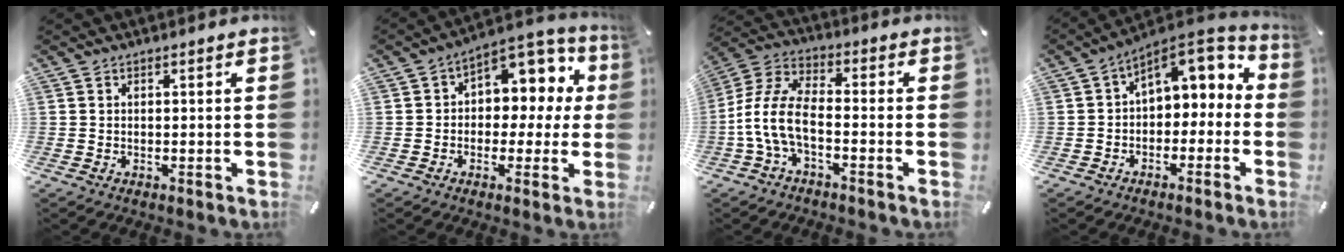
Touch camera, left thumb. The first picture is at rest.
{"total": 9.2, "force": [2.4, 7.0, 5.5], "torque": [-0.075, -0.023, 0.046]}
{"total": 9.6, "force": [-4.0, 4.9, 7.3], "torque": [-0.165, -0.001, -0.077]}
{"total": 8.6, "force": [3.0, 5.9, 5.4], "torque": [-0.079, -0.021, 0.056]}